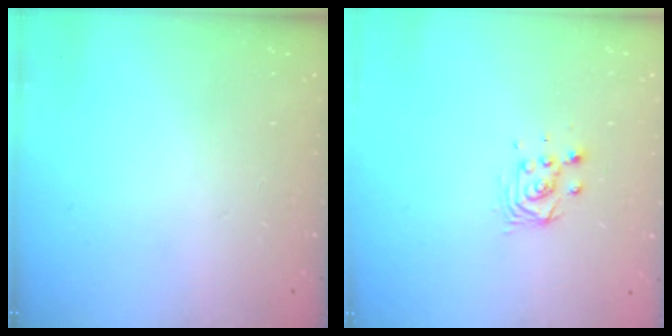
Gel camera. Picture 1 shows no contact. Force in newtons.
{"total": 4.0, "press": 4.0, "slide": 0.1}